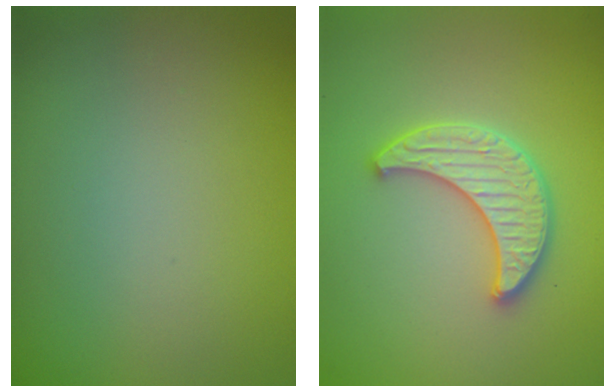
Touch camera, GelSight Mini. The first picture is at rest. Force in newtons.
{"total": 3.8, "press": 3.6, "slide": 1.0}